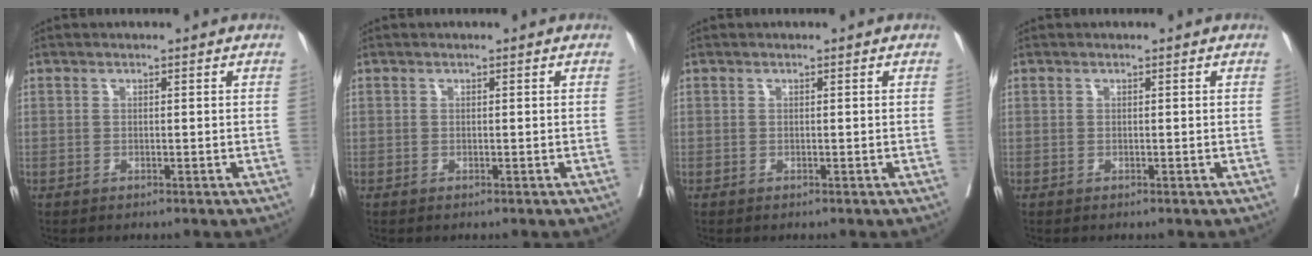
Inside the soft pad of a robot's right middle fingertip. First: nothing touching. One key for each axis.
{"total": 0.0}
{"total": 0.0}
{"total": 0.0}